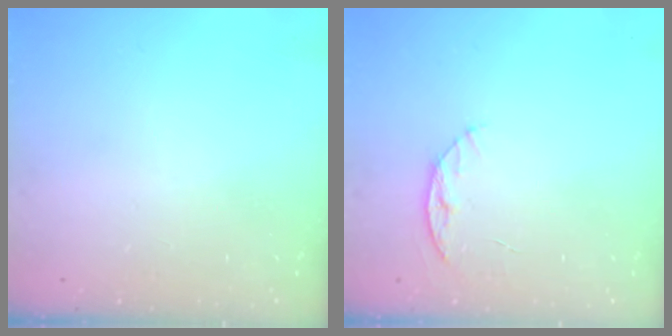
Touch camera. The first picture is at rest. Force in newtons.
{"total": 5.6, "press": 5.6, "slide": 0.6}